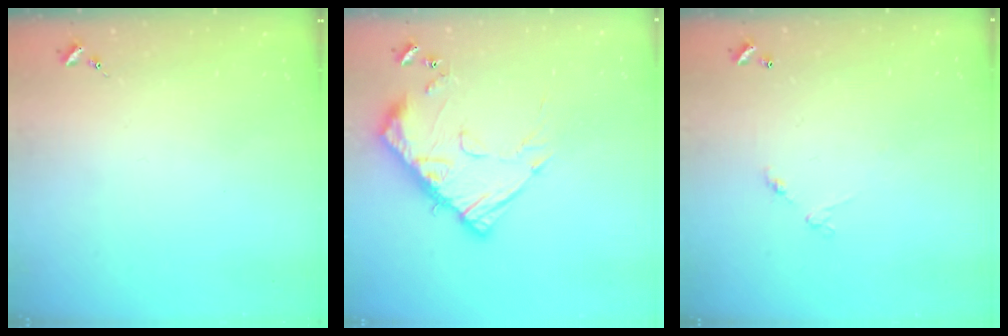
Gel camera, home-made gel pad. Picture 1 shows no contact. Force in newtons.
{"total": 14.2, "press": 14.2, "slide": 1.2}
{"total": 5.9, "press": 5.9, "slide": 0.4}